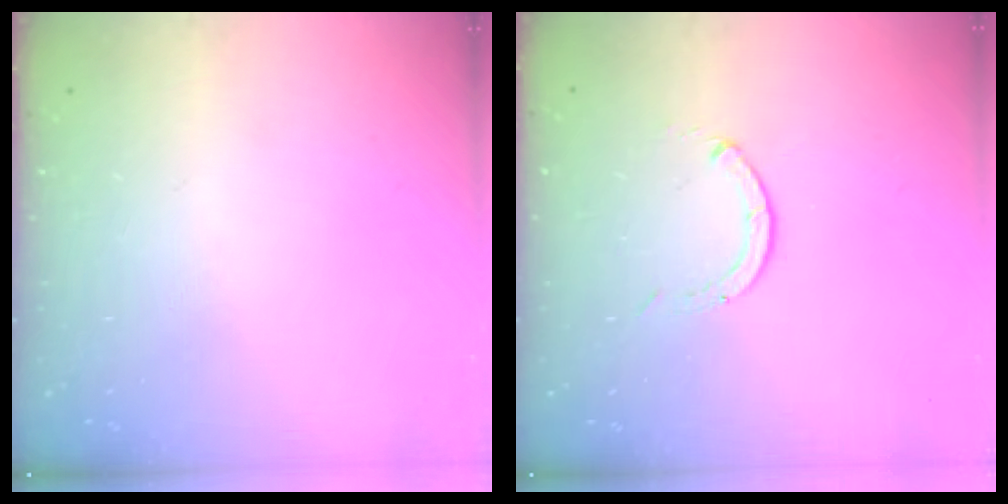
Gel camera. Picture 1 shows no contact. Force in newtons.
{"total": 0.0}